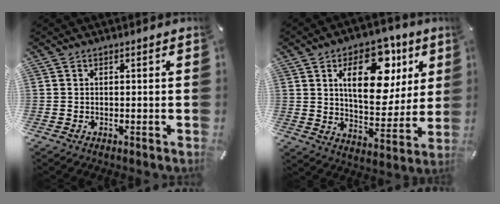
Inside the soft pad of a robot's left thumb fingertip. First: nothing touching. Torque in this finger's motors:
{"motor_torque": [1.04, 1.03, 2.08, -0.69, 0.49]}